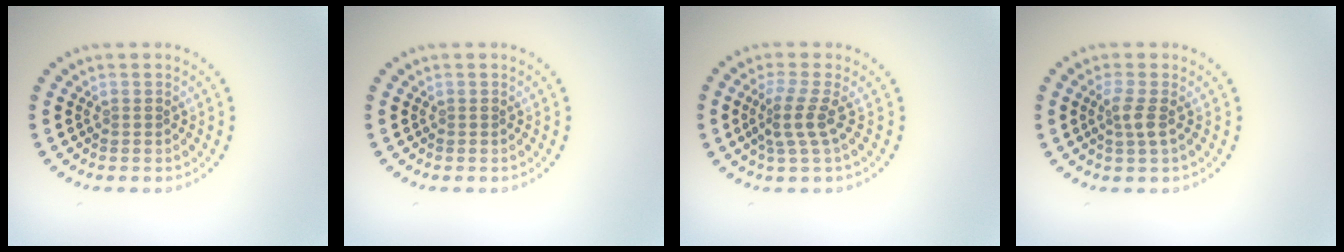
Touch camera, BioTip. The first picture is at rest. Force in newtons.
{"total": 0.0}
{"total": 2.7, "press": 1.9, "slide": 1.9}
{"total": 1.7, "press": 1.4, "slide": 1.0}